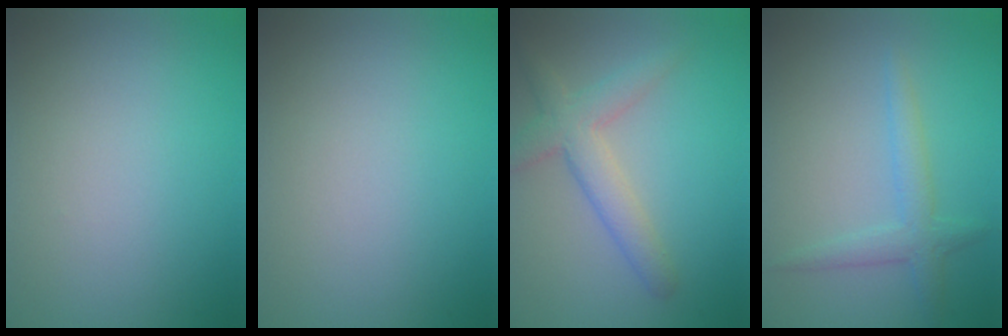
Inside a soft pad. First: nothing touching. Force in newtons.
{"total": 0.0}
{"total": 3.7, "press": 3.6, "slide": 0.2}
{"total": 2.3, "press": 2.3, "slide": 0.1}